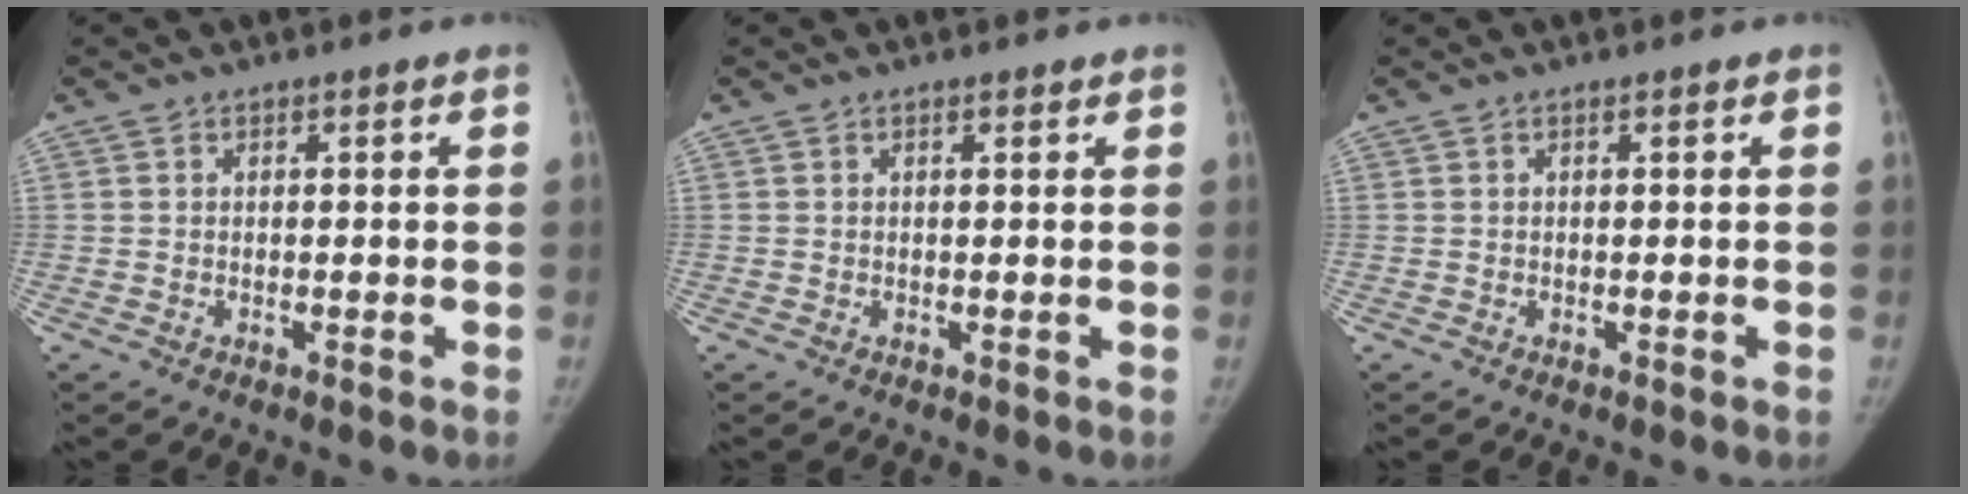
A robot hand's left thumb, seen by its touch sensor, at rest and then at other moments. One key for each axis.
{"total": 0.6, "fx": 0.5, "fy": 0.2, "fz": 0.3, "tx": -0.008, "ty": -0.003, "tz": 0.007}
{"total": 0.0}